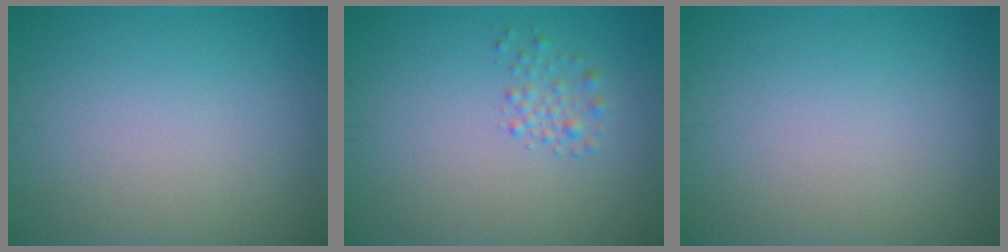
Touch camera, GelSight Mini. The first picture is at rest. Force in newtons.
{"total": 1.4, "press": 1.3, "slide": 0.1}
{"total": 0.0}